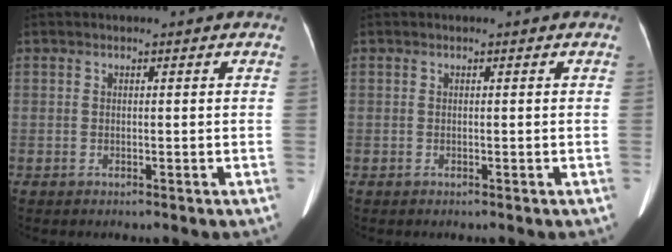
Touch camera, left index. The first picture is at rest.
{"total": 0.0}